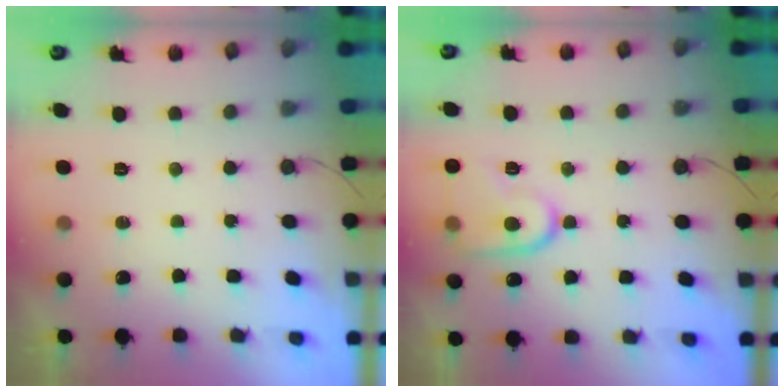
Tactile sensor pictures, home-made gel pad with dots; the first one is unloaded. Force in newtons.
{"total": 12.9, "press": 12.9, "slide": 1.2}